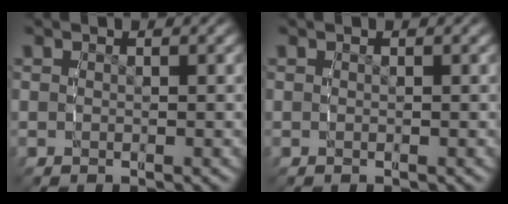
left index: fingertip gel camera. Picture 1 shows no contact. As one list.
[{"total": 0.0}]